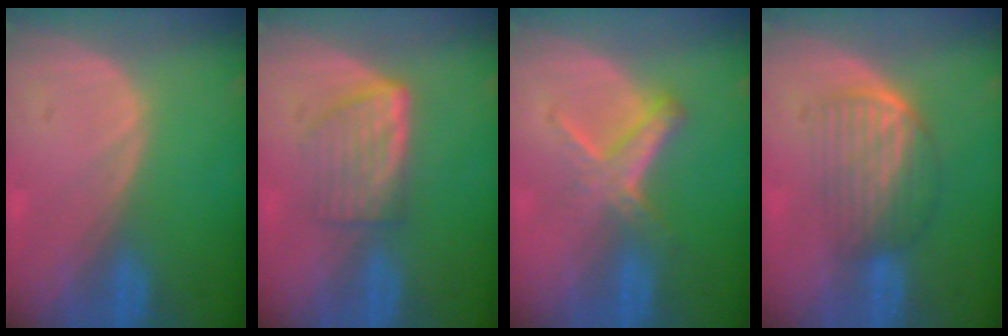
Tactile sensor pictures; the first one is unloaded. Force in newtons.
{"total": 6.0, "press": 5.4, "slide": 2.7}
{"total": 5.8, "press": 5.1, "slide": 2.9}
{"total": 7.2, "press": 6.1, "slide": 4.0}